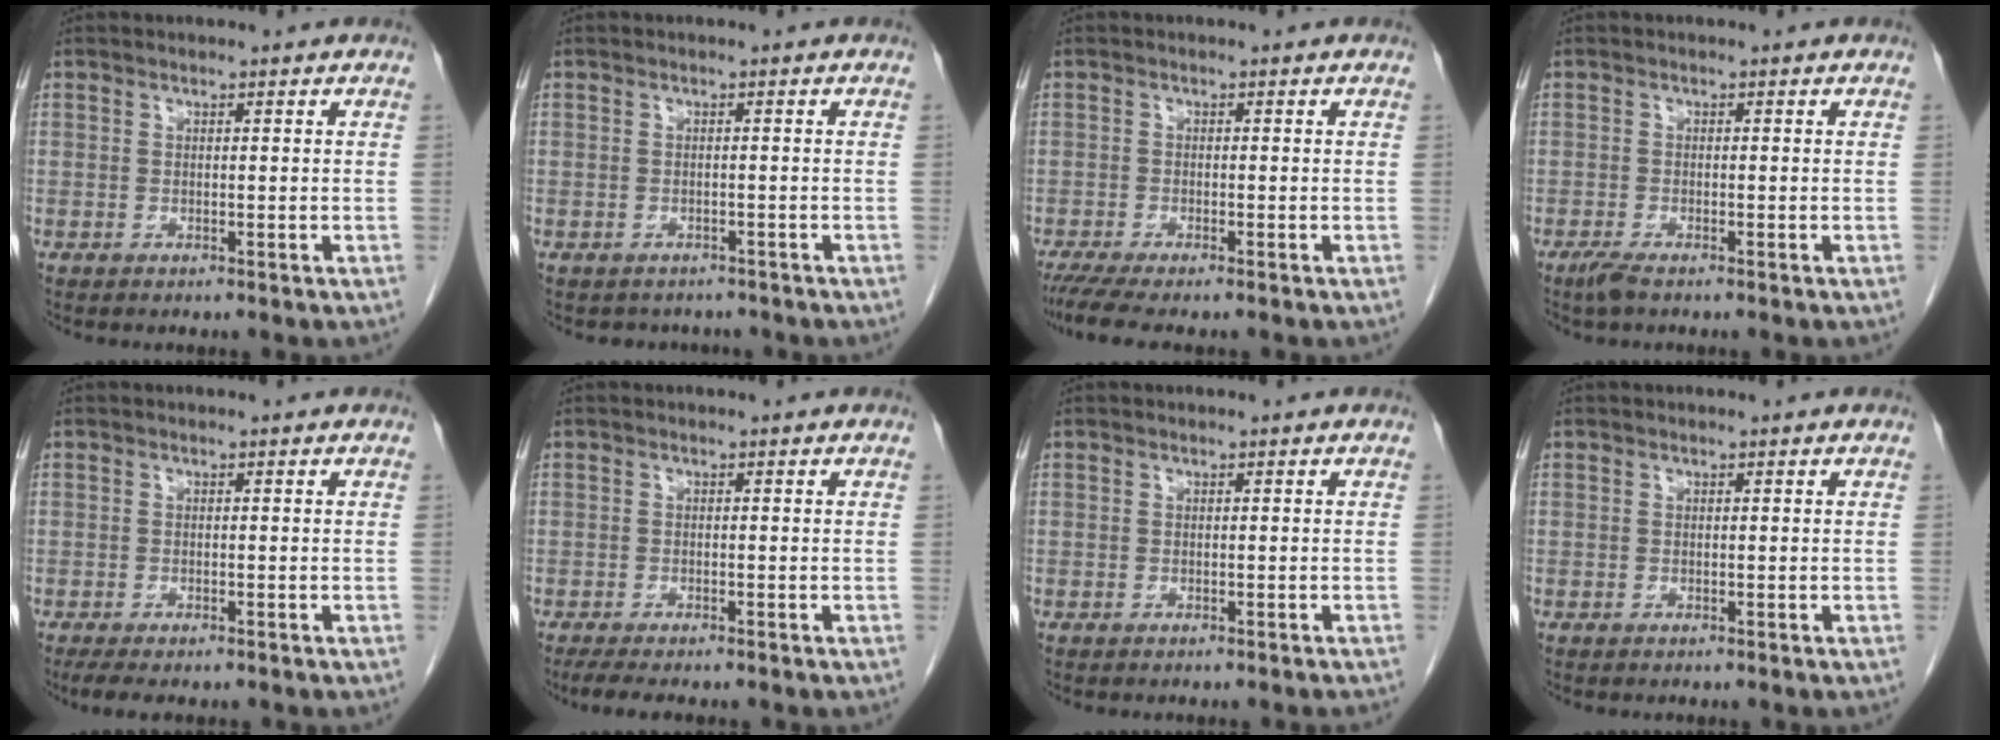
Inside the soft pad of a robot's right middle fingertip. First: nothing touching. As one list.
[{"total": 4.7, "force": [-4.2, 2.0, 0.7], "torque": [-0.012, 0.005, -0.047]}, {"total": 5.4, "force": [-4.4, 0.1, 3.1], "torque": [-0.047, -0.013, -0.075]}, {"total": 2.0, "force": [-1.5, 0.3, 1.3], "torque": [-0.035, -0.006, -0.029]}, {"total": 5.3, "force": [-4.2, 1.4, 3.0], "torque": [-0.042, -0.013, -0.060]}, {"total": 5.7, "force": [-4.7, 0.9, 3.1], "torque": [-0.042, -0.012, -0.069]}, {"total": 3.2, "force": [-2.9, -0.3, 1.2], "torque": [-0.014, -0.006, -0.033]}, {"total": 0.9, "force": [-0.8, -0.1, 0.5], "torque": [-0.003, 0.003, -0.006]}]